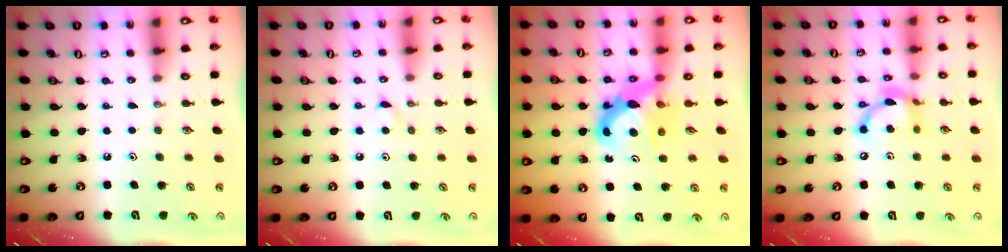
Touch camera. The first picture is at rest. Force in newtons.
{"total": 4.1, "press": 4.1, "slide": 0.5}
{"total": 8.9, "press": 8.8, "slide": 0.6}
{"total": 13.3, "press": 13.2, "slide": 1.2}